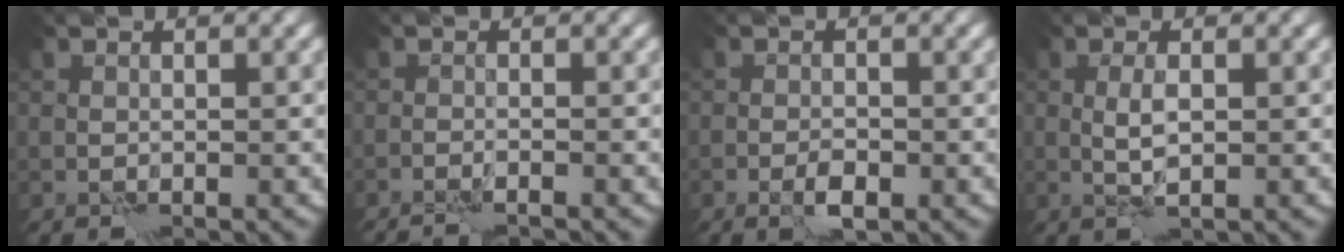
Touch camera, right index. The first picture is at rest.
{"total": 2.2, "force": [-2.1, 0.0, 0.7], "torque": [-0.012, 0.005, -0.033]}
{"total": 1.6, "force": [-0.7, 0.5, 1.4], "torque": [-0.024, 0.000, -0.013]}
{"total": 1.7, "force": [0.4, 0.3, 1.7], "torque": [-0.036, 0.000, 0.007]}